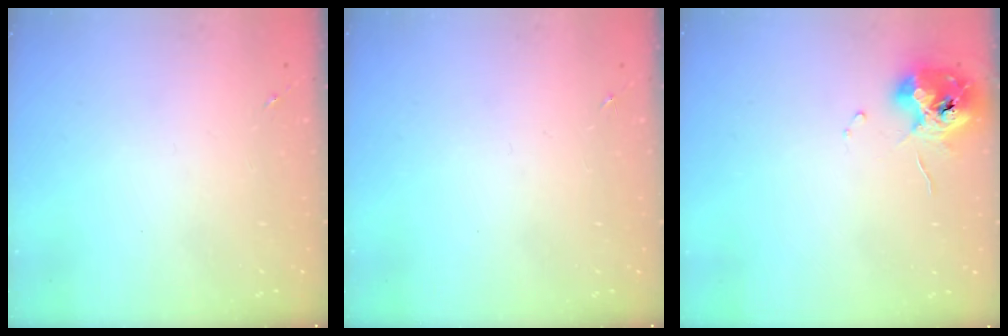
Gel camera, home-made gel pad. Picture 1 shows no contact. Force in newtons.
{"total": 0.0}
{"total": 11.0, "press": 11.0, "slide": 1.1}